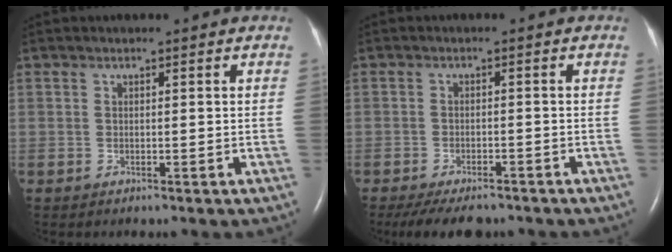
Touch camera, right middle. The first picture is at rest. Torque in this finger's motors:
{"motor_torque": [0.22, -0.17, 0.07, 0.04]}